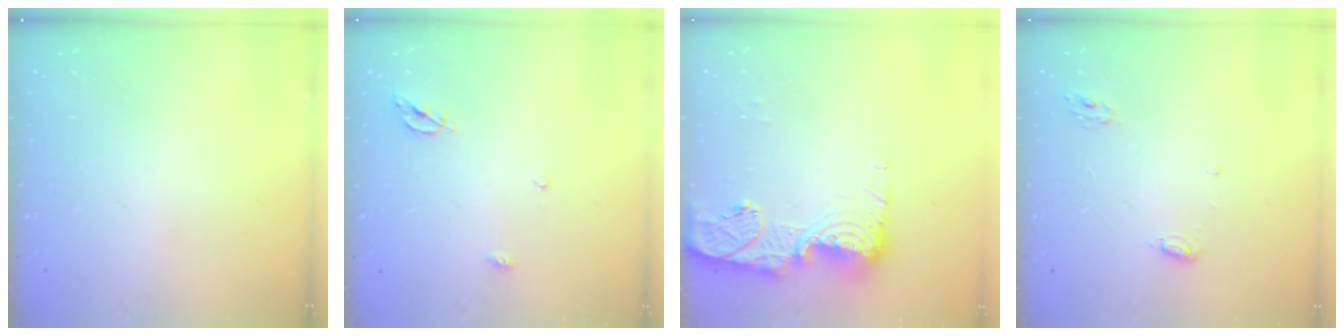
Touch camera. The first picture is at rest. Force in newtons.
{"total": 5.7, "press": 5.6, "slide": 0.5}
{"total": 14.0, "press": 13.9, "slide": 1.5}
{"total": 4.7, "press": 4.7, "slide": 0.4}